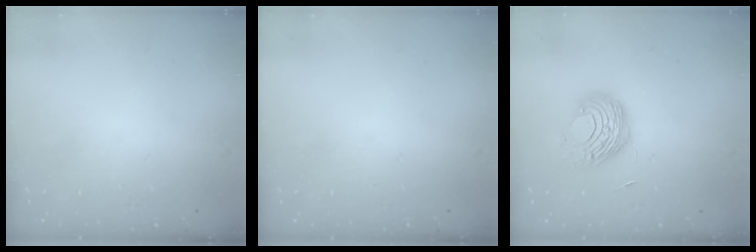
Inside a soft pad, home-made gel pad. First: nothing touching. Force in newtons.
{"total": 0.0}
{"total": 10.0, "press": 10.0, "slide": 0.5}